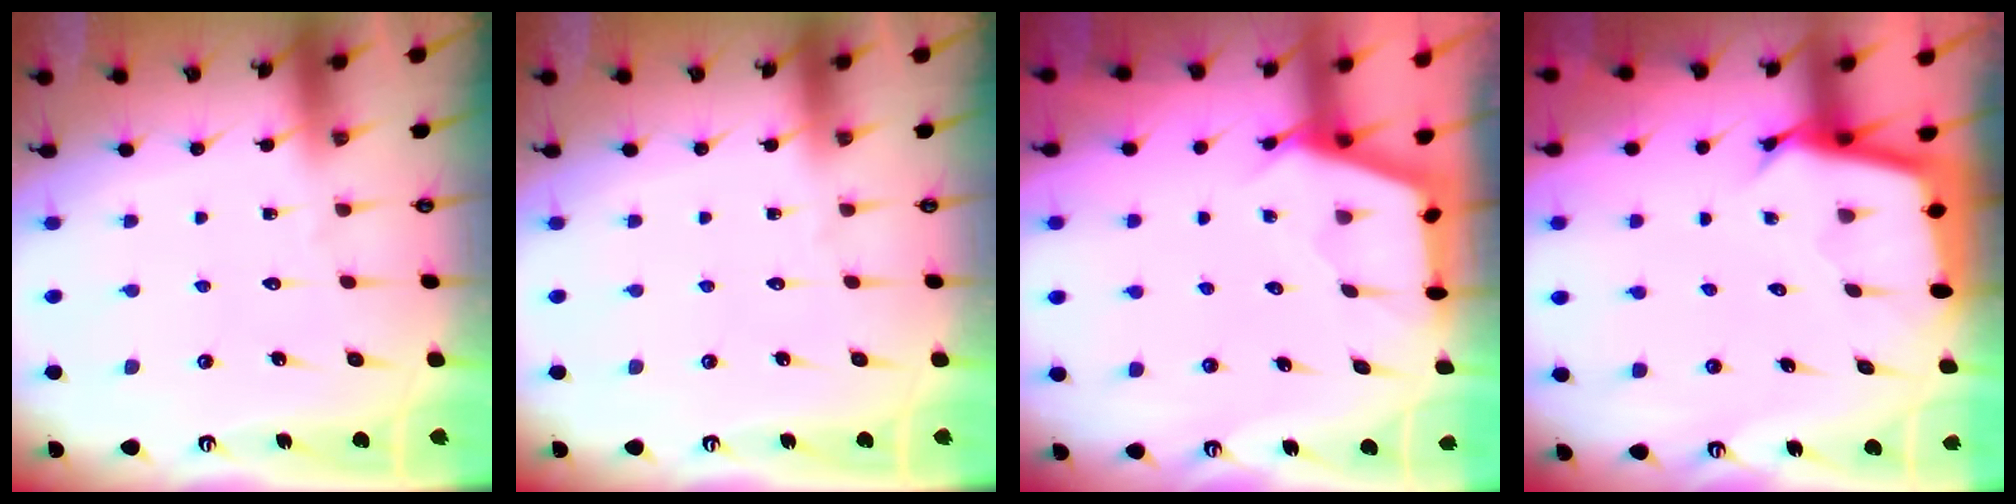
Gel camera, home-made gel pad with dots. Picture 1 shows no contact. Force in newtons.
{"total": 0.0}
{"total": 2.9, "press": 2.8, "slide": 0.4}
{"total": 2.9, "press": 2.9, "slide": 0.1}